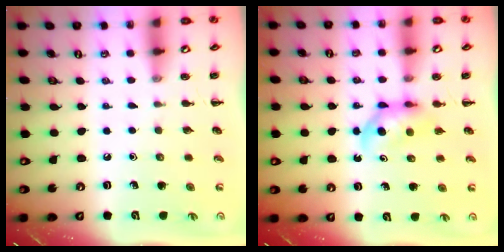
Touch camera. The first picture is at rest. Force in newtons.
{"total": 4.8, "press": 4.7, "slide": 0.8}